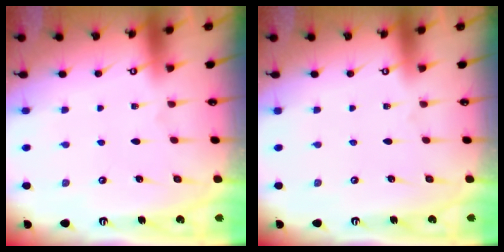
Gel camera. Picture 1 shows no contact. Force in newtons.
{"total": 0.0}